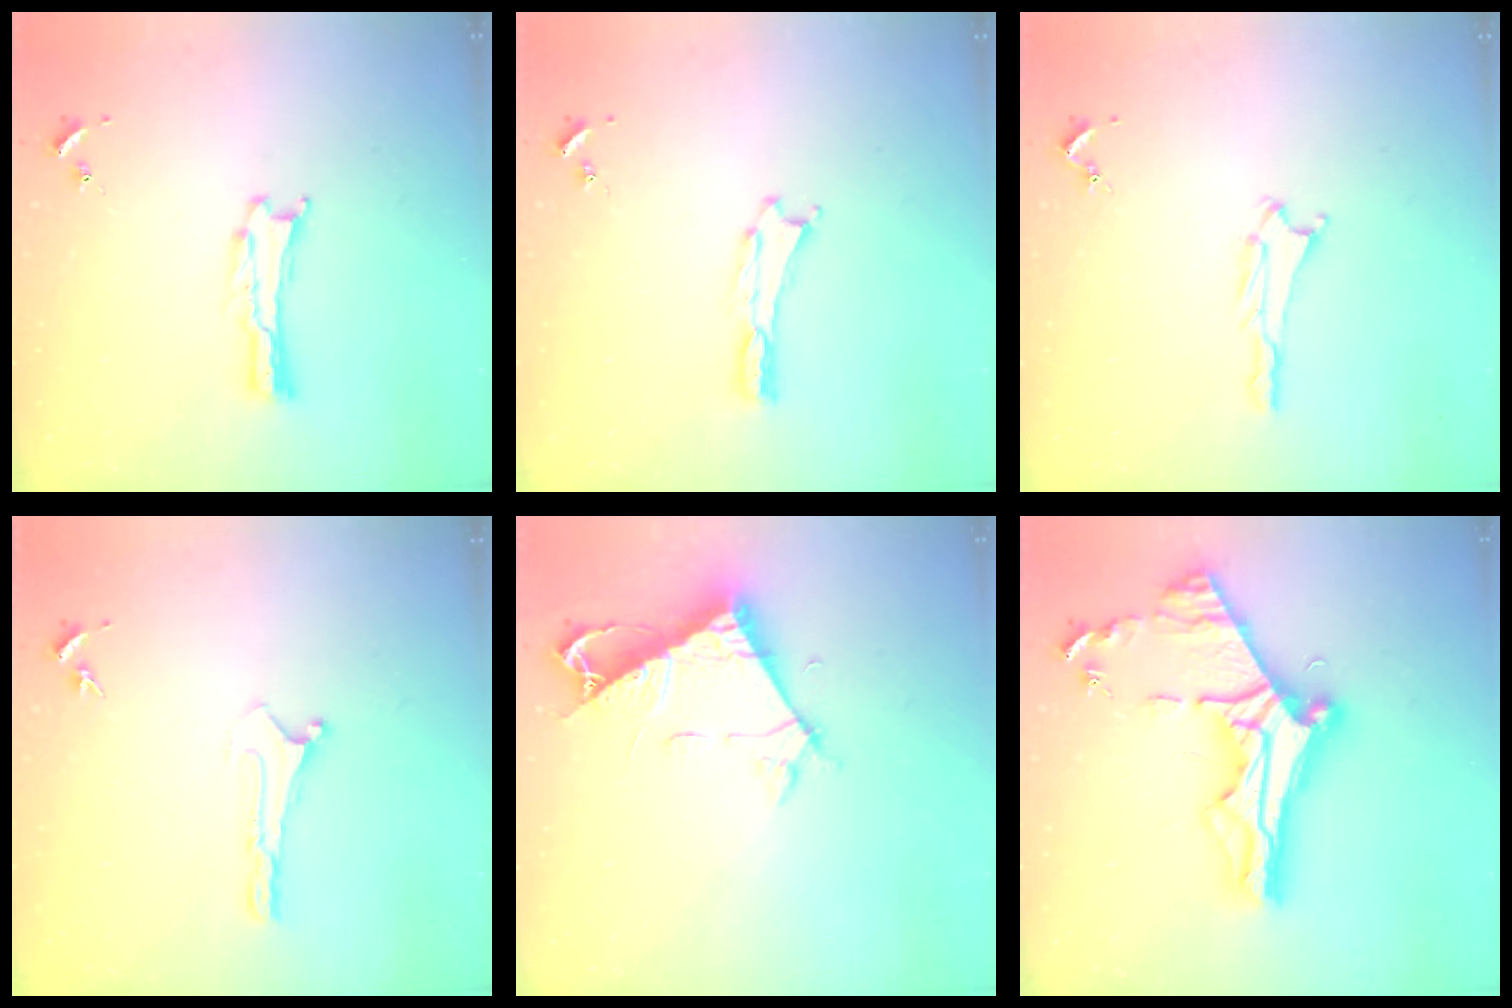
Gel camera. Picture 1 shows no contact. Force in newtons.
{"total": 0.0}
{"total": 1.1, "press": 1.0, "slide": 0.1}
{"total": 0.0}
{"total": 7.2, "press": 7.2, "slide": 0.9}
{"total": 11.8, "press": 11.7, "slide": 1.4}